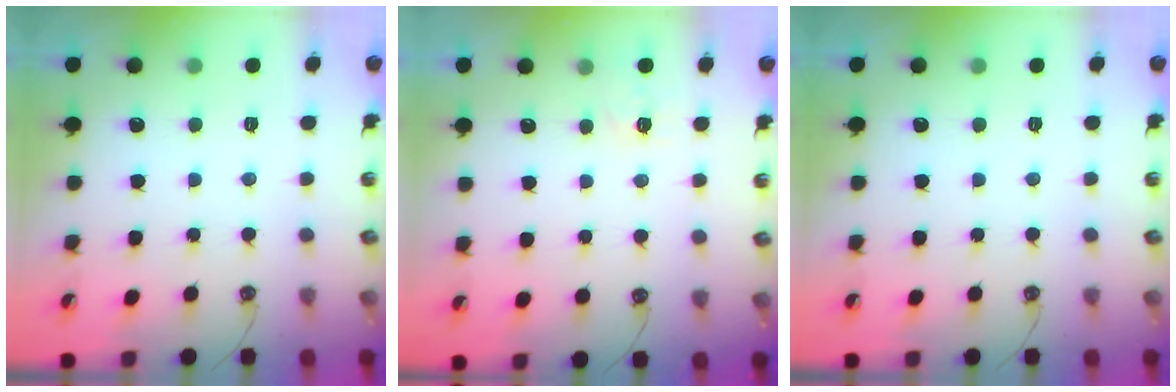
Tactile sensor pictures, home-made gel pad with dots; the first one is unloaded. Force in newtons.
{"total": 3.9, "press": 3.9, "slide": 0.6}
{"total": 0.0}